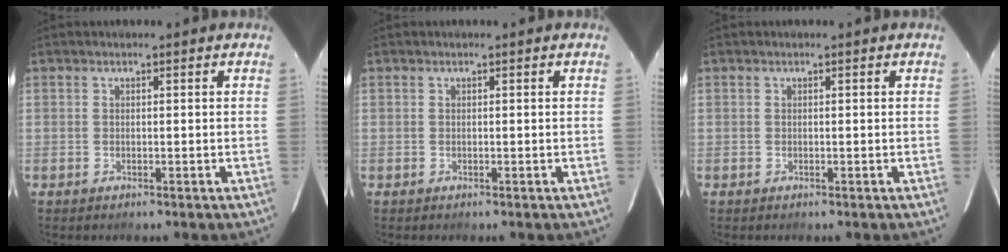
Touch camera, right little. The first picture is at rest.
{"total": 0.0}
{"total": 0.0}